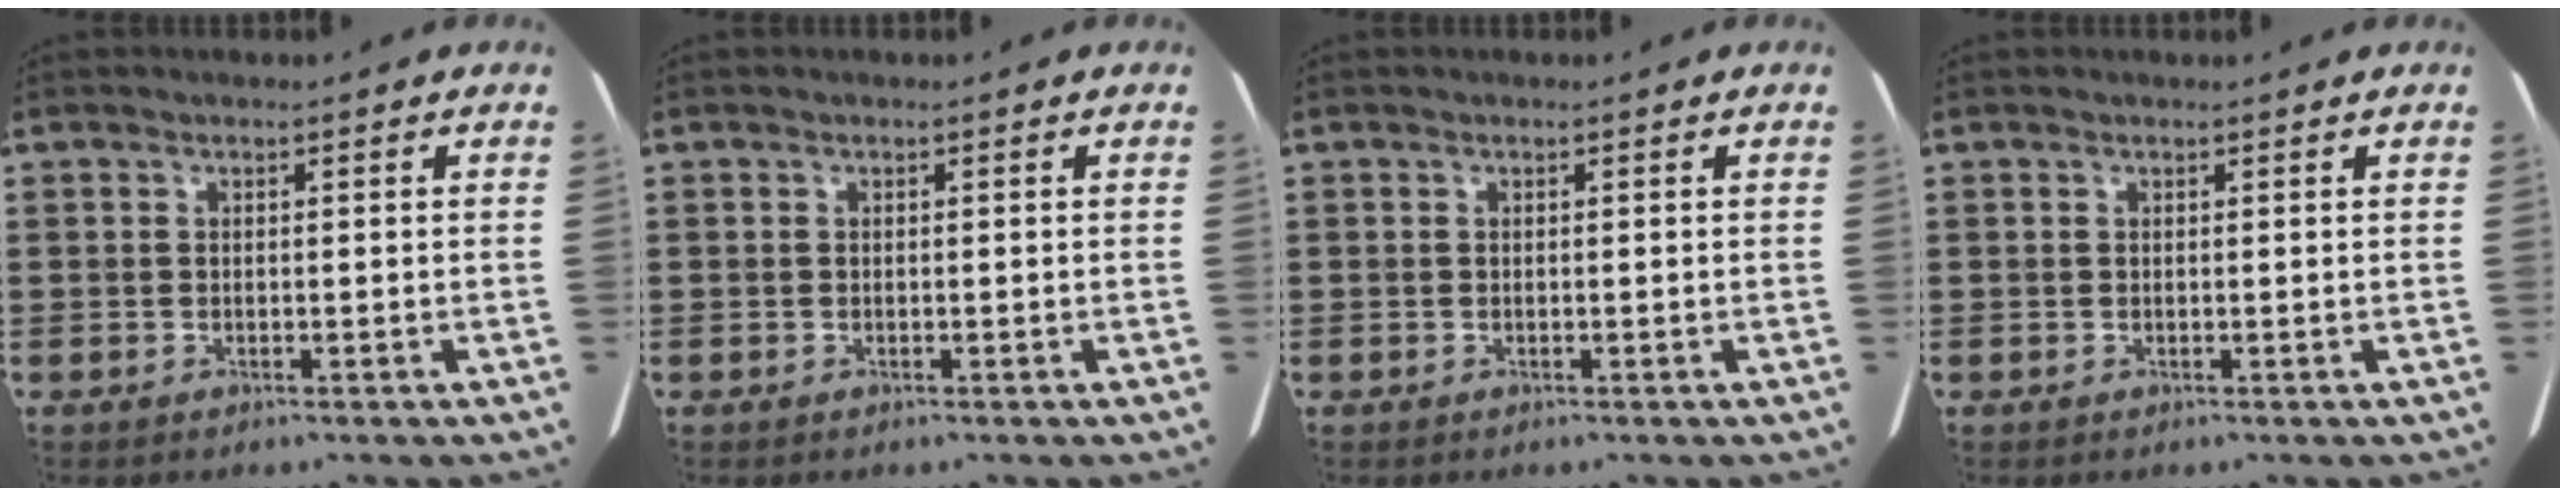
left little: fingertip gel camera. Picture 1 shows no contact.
{"total": 0.0}
{"total": 0.0}
{"total": 0.0}